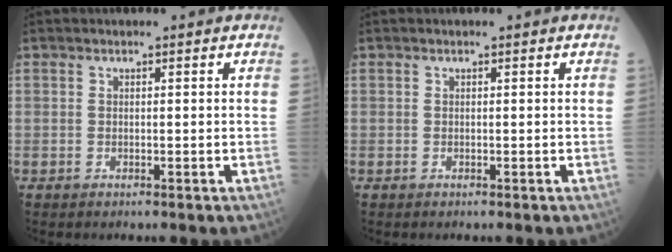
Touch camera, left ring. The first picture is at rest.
{"total": 0.0}